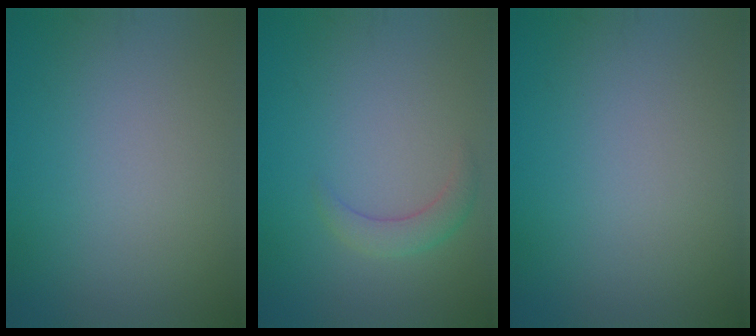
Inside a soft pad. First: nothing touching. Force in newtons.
{"total": 2.0, "press": 2.0, "slide": 0.0}
{"total": 0.0}